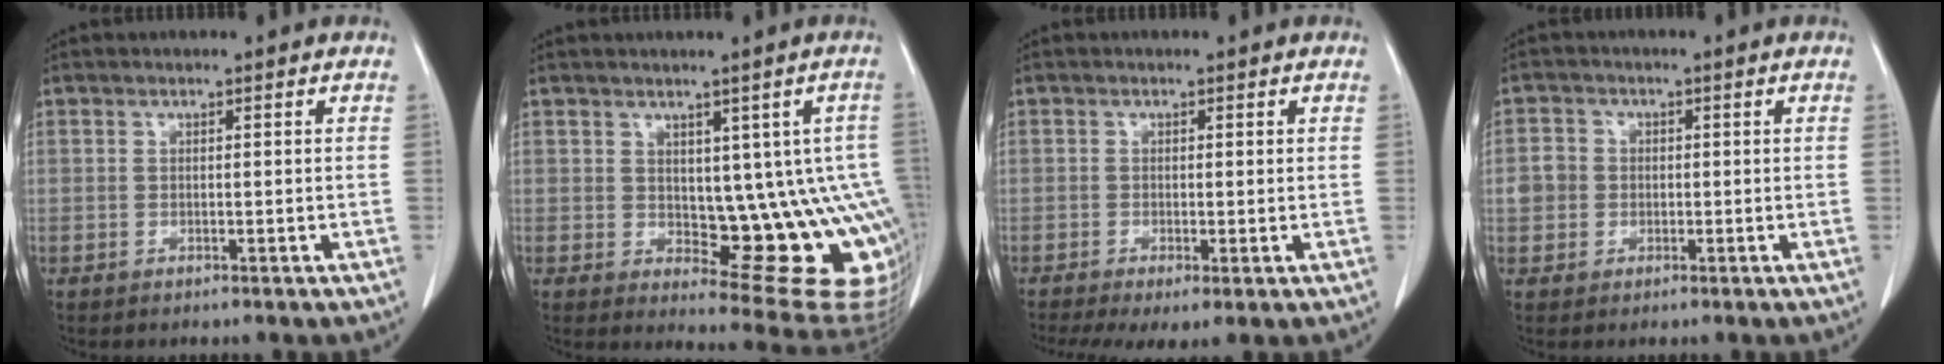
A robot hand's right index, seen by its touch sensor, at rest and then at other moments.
{"total": 12.8, "force": [-0.2, 6.0, 11.3], "torque": [-0.100, 0.006, 0.016]}
{"total": 5.7, "force": [-3.0, 1.9, 4.5], "torque": [-0.080, -0.018, -0.053]}
{"total": 3.1, "force": [-0.5, 2.8, 1.3], "torque": [-0.030, 0.014, -0.010]}